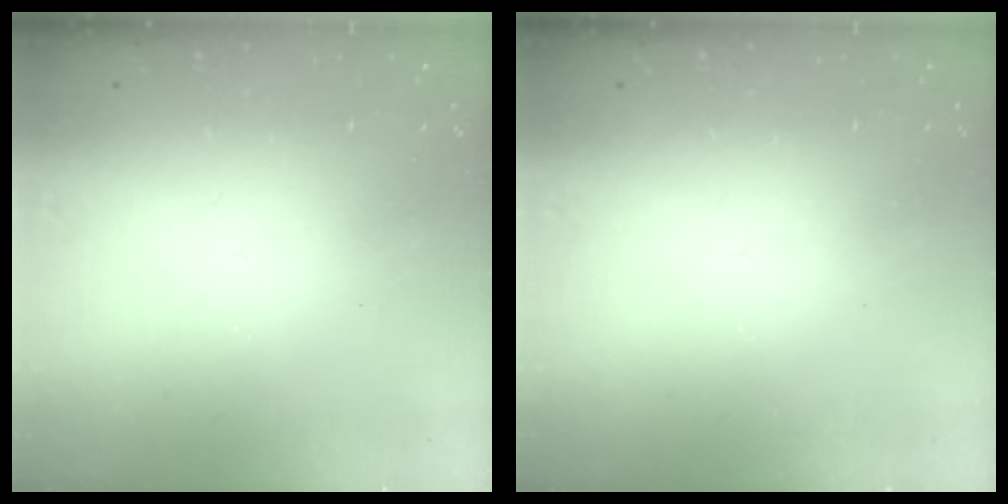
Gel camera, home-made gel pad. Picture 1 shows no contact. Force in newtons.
{"total": 0.0}